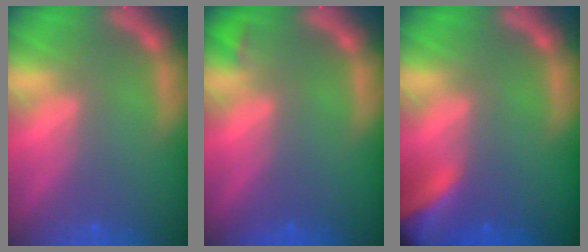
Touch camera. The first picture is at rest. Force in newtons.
{"total": 0.9}
{"total": 9.0}